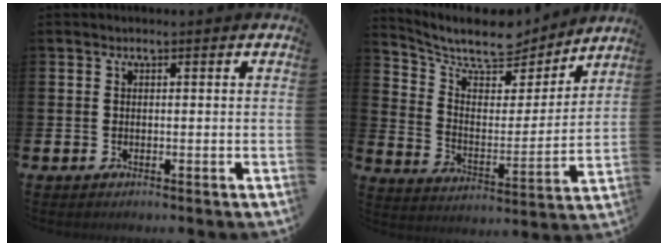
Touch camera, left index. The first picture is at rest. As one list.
[{"total": 9.1, "force": [7.9, 3.0, 3.3], "torque": [-0.095, -0.058, 0.133]}]